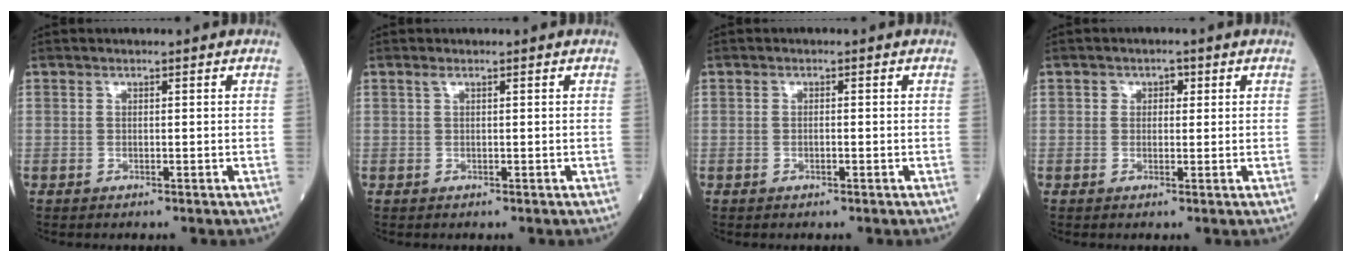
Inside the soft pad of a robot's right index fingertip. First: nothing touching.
{"total": 0.6, "force": [0.3, 0.0, 0.5], "torque": [-0.016, 0.011, 0.007]}
{"total": 1.0, "force": [-0.2, 0.3, 0.9], "torque": [-0.018, 0.000, -0.004]}
{"total": 1.8, "force": [0.6, 1.3, 1.1], "torque": [-0.013, 0.006, 0.005]}